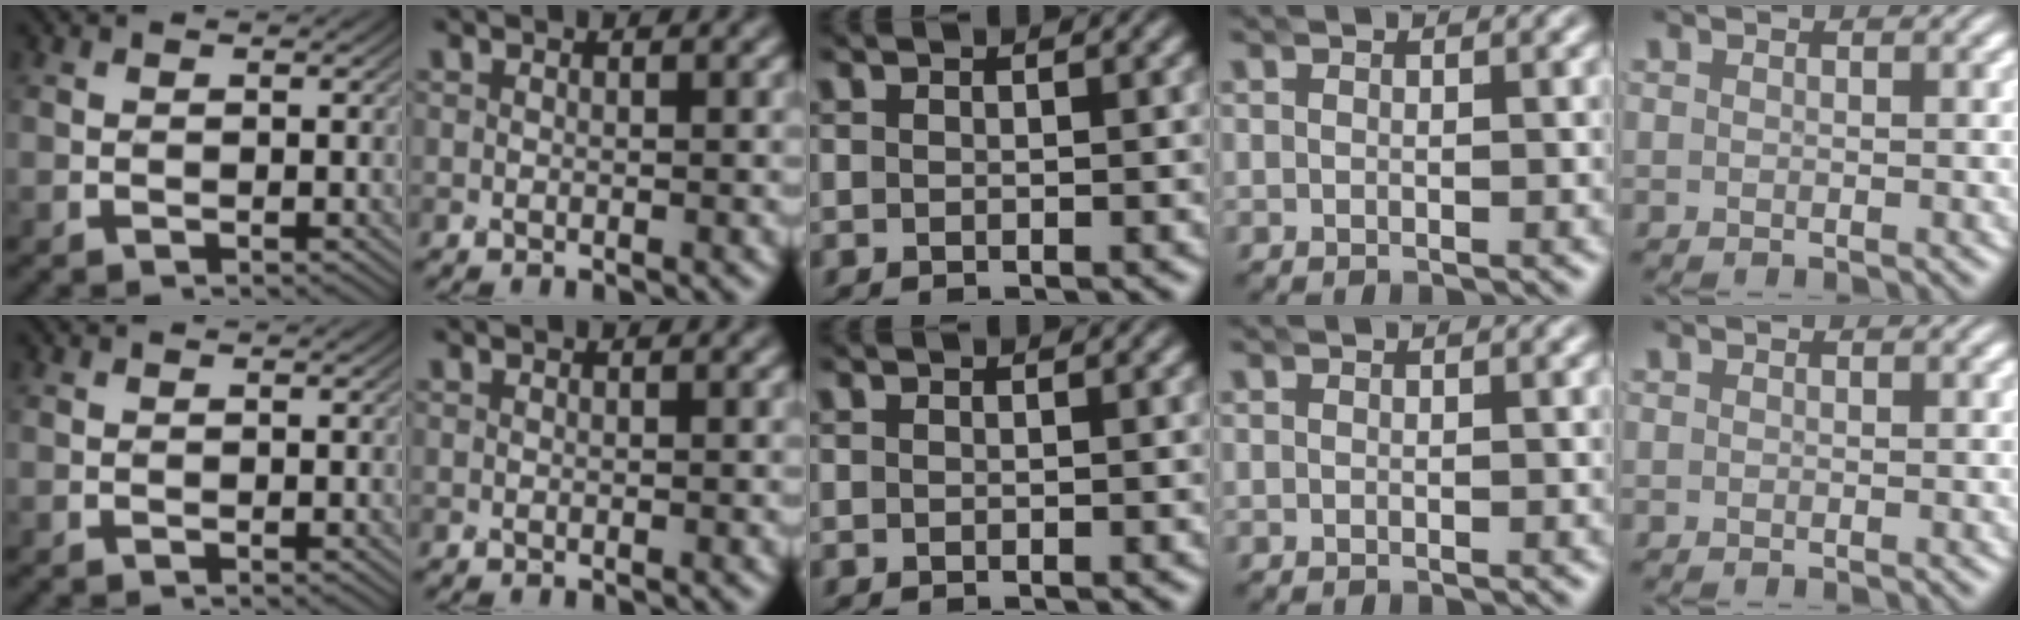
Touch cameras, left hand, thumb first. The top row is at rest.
{}